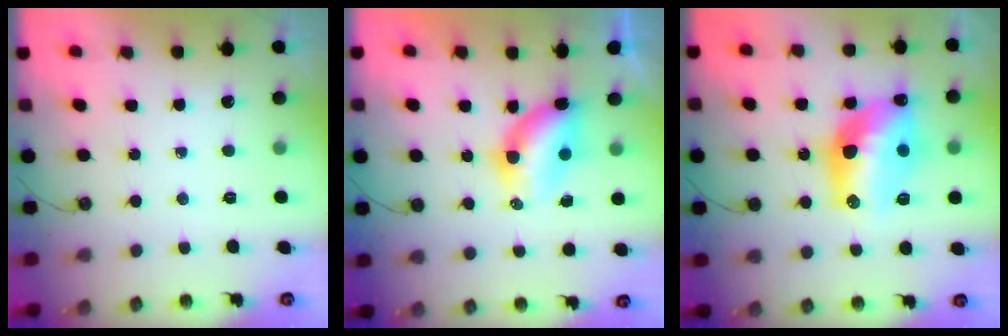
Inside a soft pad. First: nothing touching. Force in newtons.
{"total": 8.0, "press": 7.0, "slide": 3.9}
{"total": 16.1, "press": 16.0, "slide": 1.4}